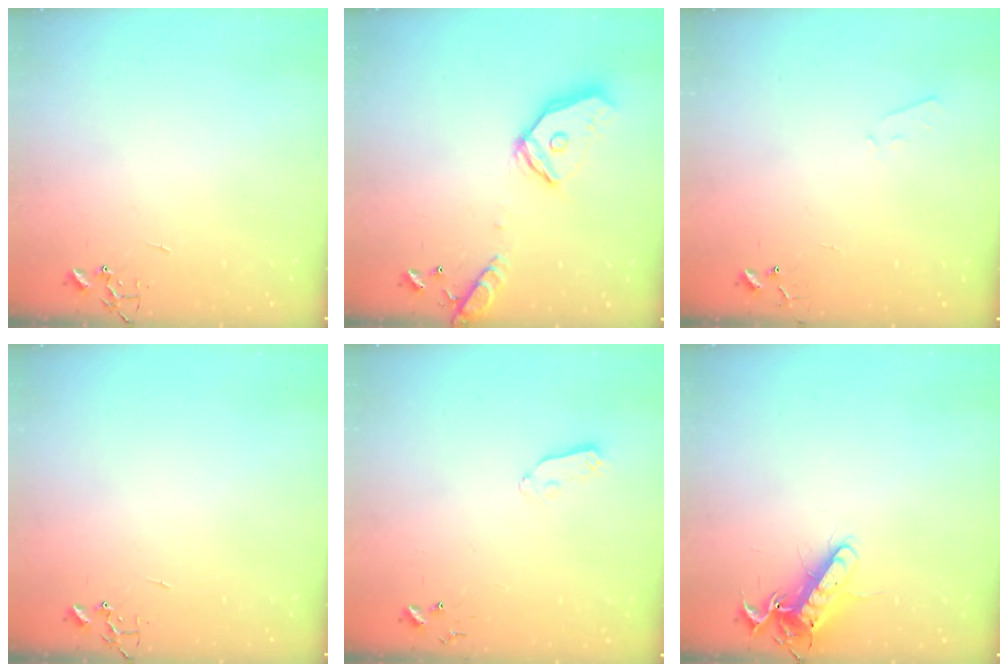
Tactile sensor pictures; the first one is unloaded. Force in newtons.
{"total": 17.6, "press": 17.4, "slide": 2.7}
{"total": 4.2, "press": 4.2, "slide": 0.6}
{"total": 0.0}
{"total": 4.9, "press": 4.9, "slide": 0.3}
{"total": 13.2, "press": 13.2, "slide": 1.3}